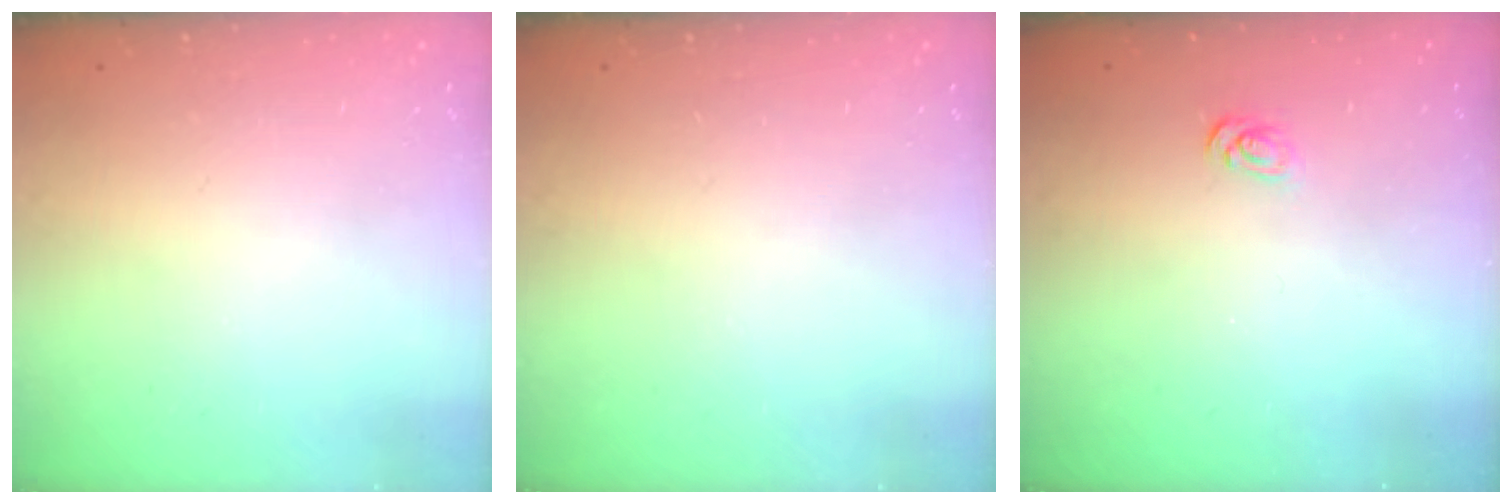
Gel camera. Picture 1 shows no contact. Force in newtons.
{"total": 0.0}
{"total": 2.1, "press": 2.1, "slide": 0.2}